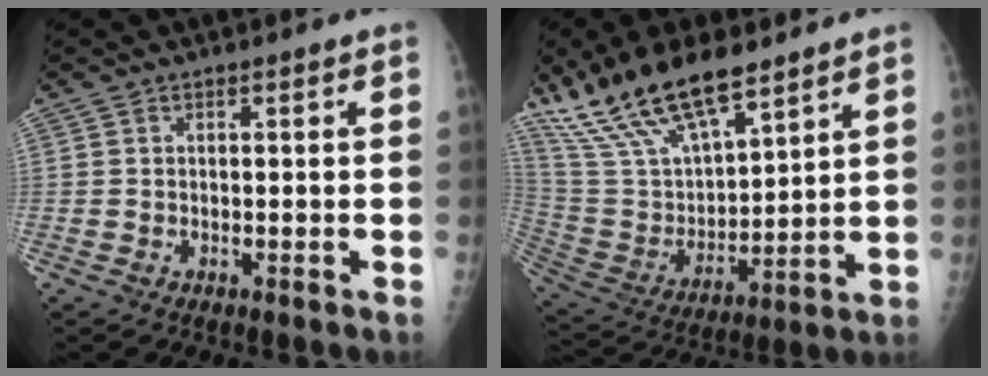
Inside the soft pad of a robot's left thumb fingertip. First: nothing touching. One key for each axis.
{"total": 20.4, "fx": 15.0, "fy": 7.3, "fz": 11.9, "tx": -0.202, "ty": -0.055, "tz": 0.290}